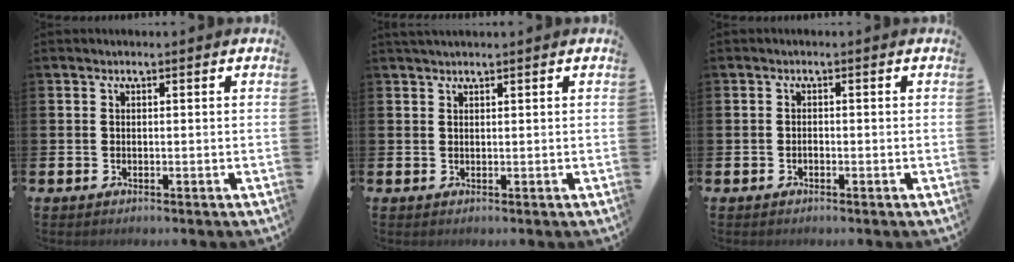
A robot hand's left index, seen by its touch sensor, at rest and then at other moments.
{"total": 1.1, "force": [1.0, 0.0, 0.3], "torque": [-0.003, 0.000, 0.018]}
{"total": 0.6, "force": [-0.4, 0.3, 0.3], "torque": [-0.010, -0.001, -0.008]}